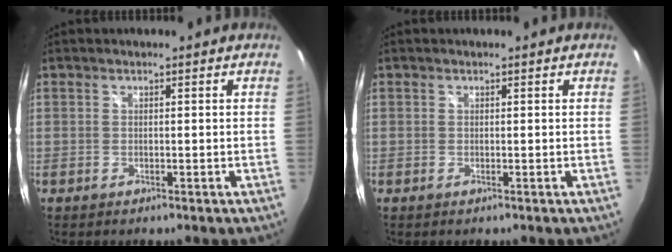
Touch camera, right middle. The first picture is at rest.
{"total": 0.0}